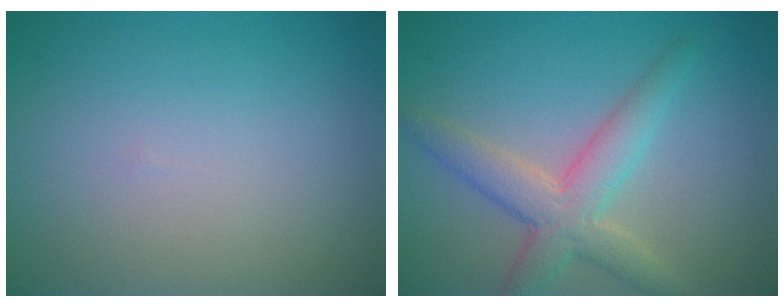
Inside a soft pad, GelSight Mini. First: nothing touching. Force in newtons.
{"total": 4.5, "press": 4.5, "slide": 0.4}